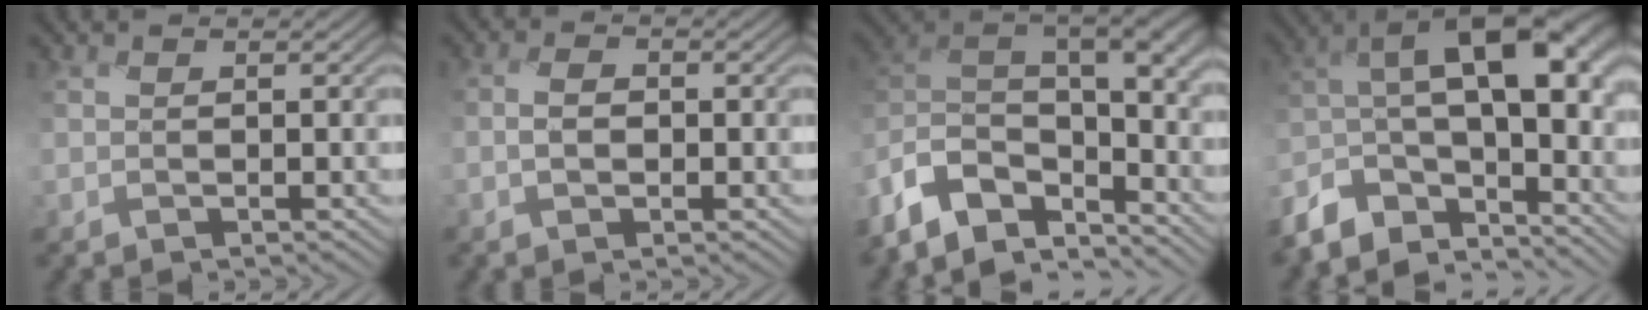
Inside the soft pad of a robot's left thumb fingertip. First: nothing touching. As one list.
[{"total": 1.9, "force": [-0.6, 1.1, 1.4], "torque": [-0.028, 0.003, -0.017]}, {"total": 11.7, "force": [-8.1, 5.3, 6.4], "torque": [-0.161, 0.001, -0.159]}, {"total": 11.9, "force": [-6.8, 5.4, 8.2], "torque": [-0.138, -0.001, -0.135]}]